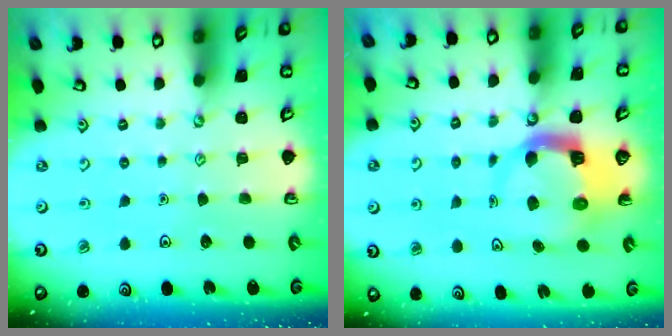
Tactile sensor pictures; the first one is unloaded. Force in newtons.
{"total": 5.9, "press": 5.8, "slide": 1.0}